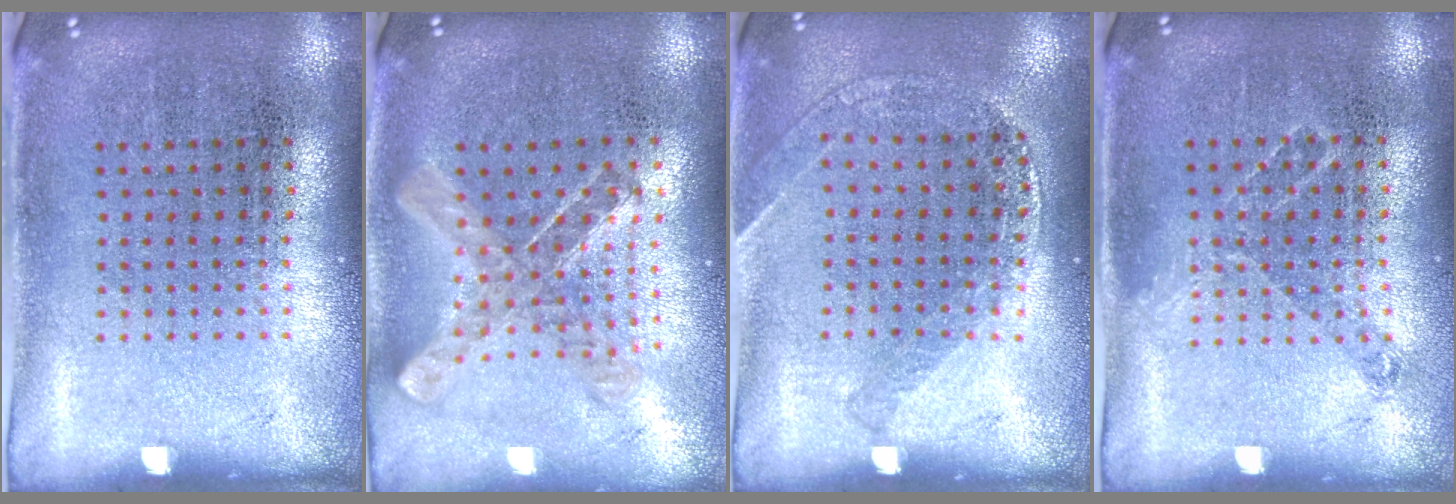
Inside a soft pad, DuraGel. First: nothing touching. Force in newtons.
{"total": 0.9, "press": 0.9, "slide": 0.0}
{"total": 1.2, "press": 1.2, "slide": 0.1}
{"total": 0.8, "press": 0.8, "slide": 0.3}